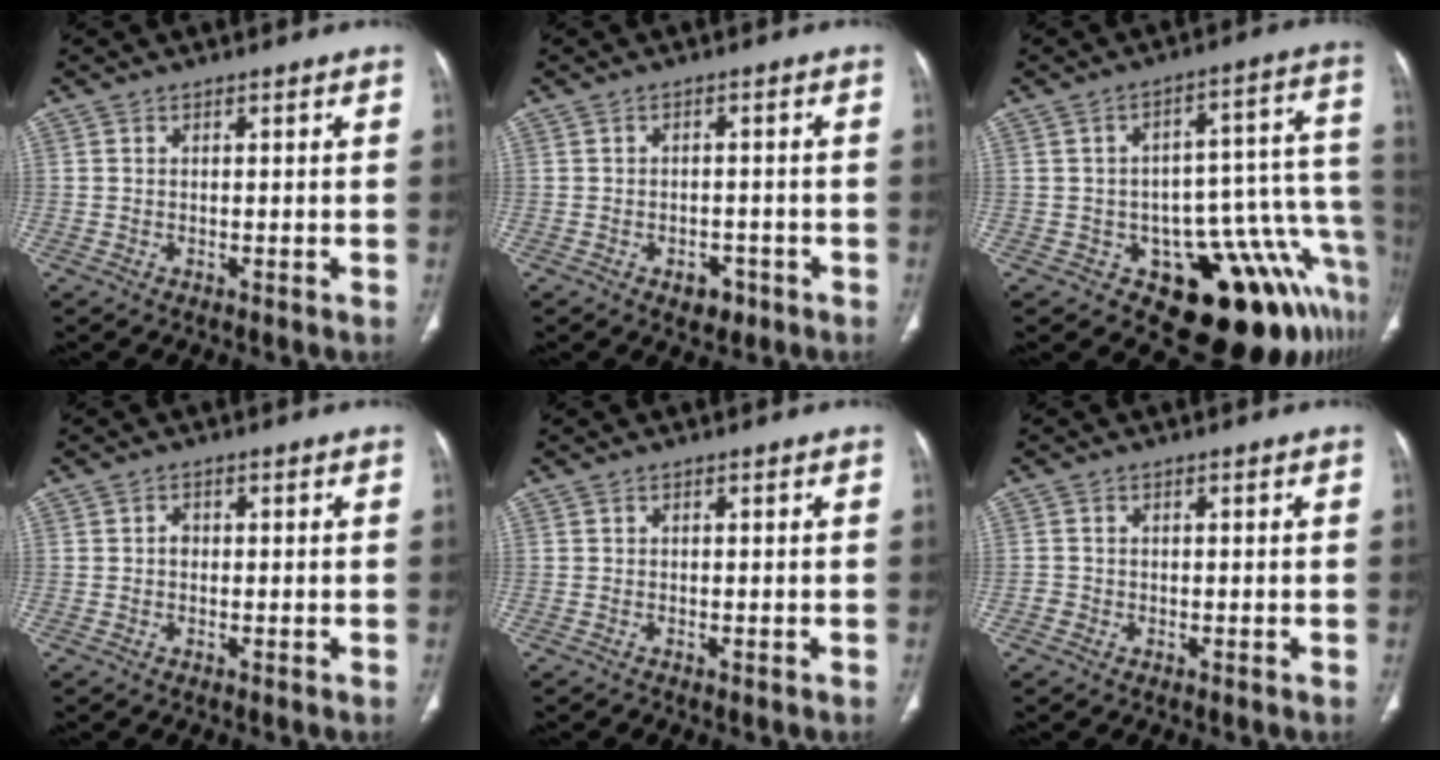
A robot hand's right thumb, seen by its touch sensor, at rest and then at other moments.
{"total": 3.6, "force": [-1.9, 2.4, 1.7], "torque": [-0.010, 0.012, -0.020]}
{"total": 19.6, "force": [-9.7, 9.0, 14.4], "torque": [-0.068, 0.102, -0.120]}
{"total": 1.3, "force": [-0.1, 1.0, 0.7], "torque": [0.000, 0.006, -0.006]}
{"total": 0.5, "force": [-0.4, 0.2, 0.2], "torque": [-0.002, 0.000, -0.006]}
{"total": 1.3, "force": [-0.6, 1.1, 0.2], "torque": [0.002, 0.006, -0.017]}